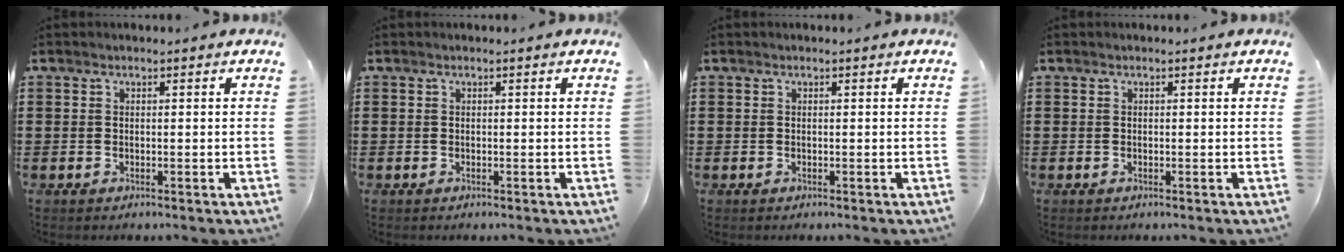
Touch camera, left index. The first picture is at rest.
{"total": 0.0}
{"total": 0.0}
{"total": 0.0}